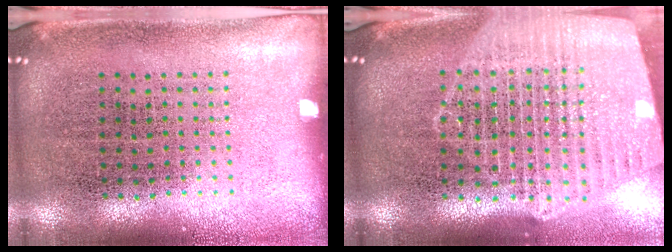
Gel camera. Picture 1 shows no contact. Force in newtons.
{"total": 2.3, "press": 2.0, "slide": 1.1}